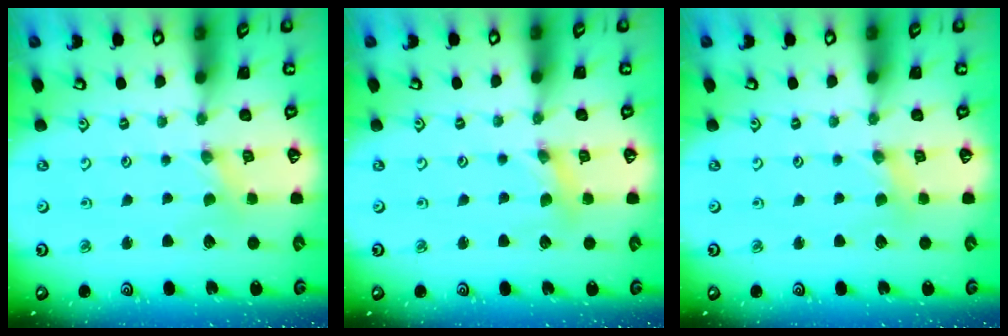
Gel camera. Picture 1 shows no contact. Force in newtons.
{"total": 2.1, "press": 2.1, "slide": 0.3}
{"total": 2.8, "press": 2.8, "slide": 0.3}